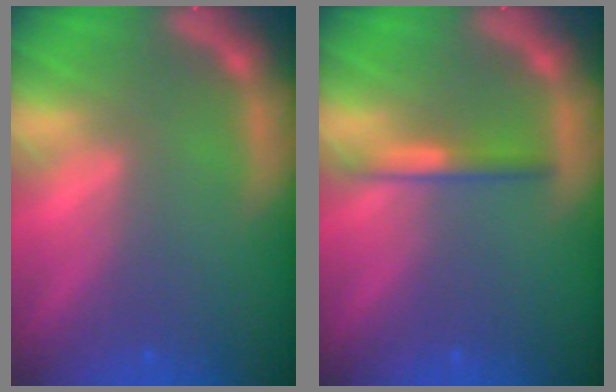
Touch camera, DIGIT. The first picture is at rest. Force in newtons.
{"total": 2.0}